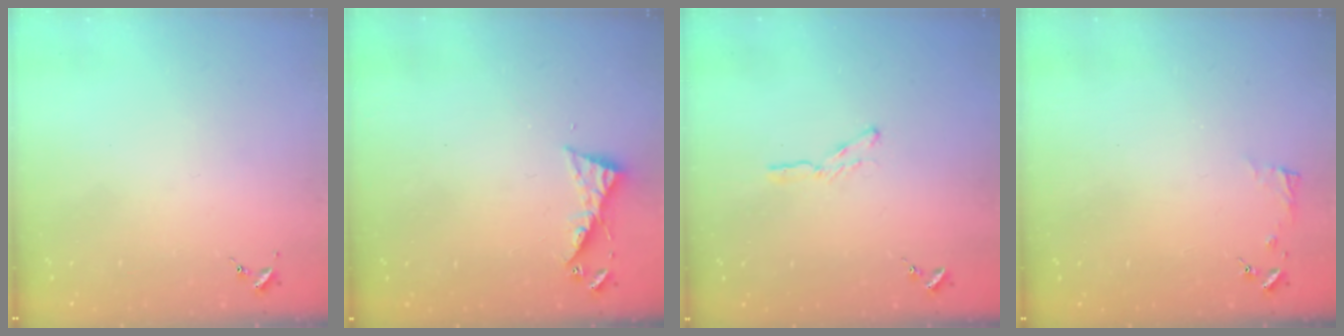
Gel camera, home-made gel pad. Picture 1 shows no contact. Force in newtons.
{"total": 5.2, "press": 5.2, "slide": 0.4}
{"total": 4.0, "press": 4.0, "slide": 0.4}
{"total": 3.8, "press": 3.7, "slide": 0.4}